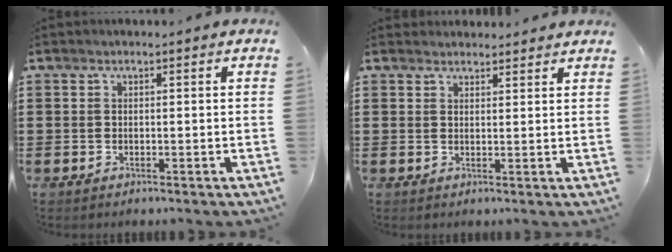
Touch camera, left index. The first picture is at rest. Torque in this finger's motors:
{"motor_torque": [1.19, -0.95, -0.06, 0.02]}